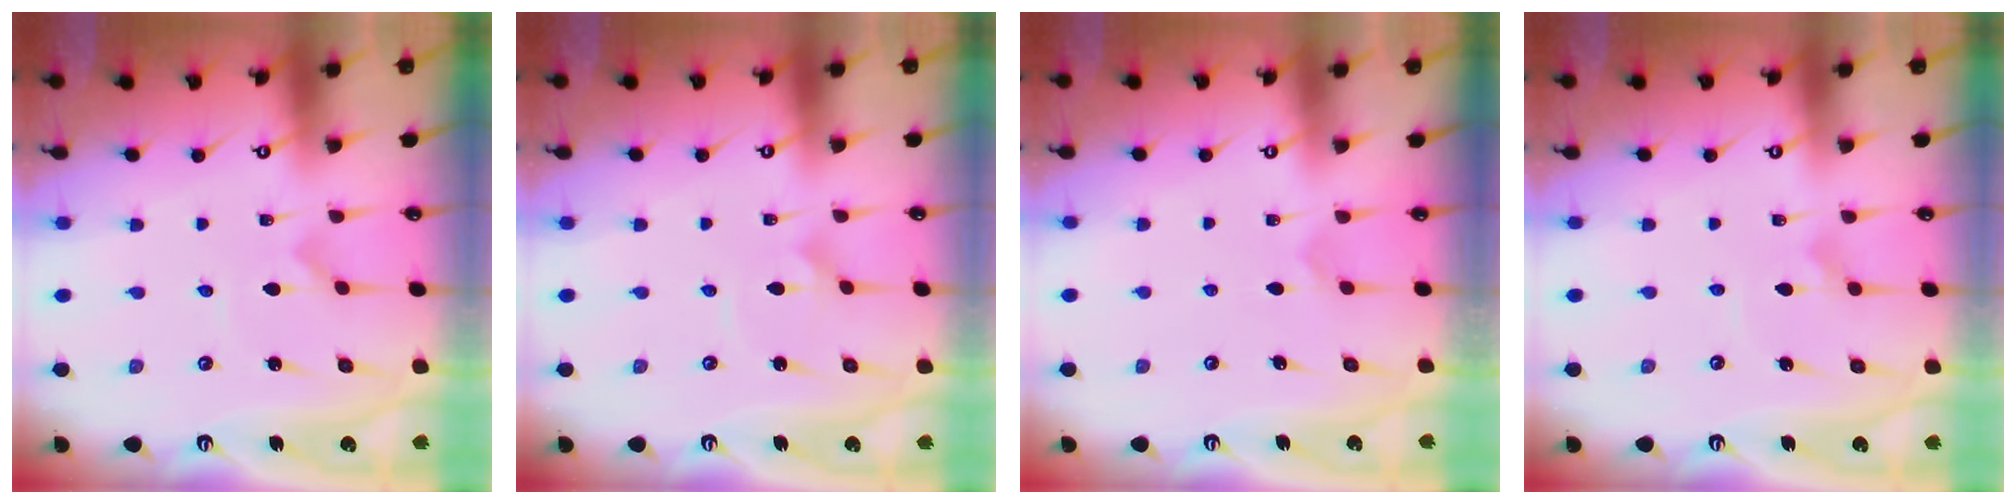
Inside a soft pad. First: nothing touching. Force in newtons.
{"total": 1.8, "press": 1.8, "slide": 0.1}
{"total": 3.1, "press": 3.0, "slide": 0.3}
{"total": 2.7, "press": 2.7, "slide": 0.1}